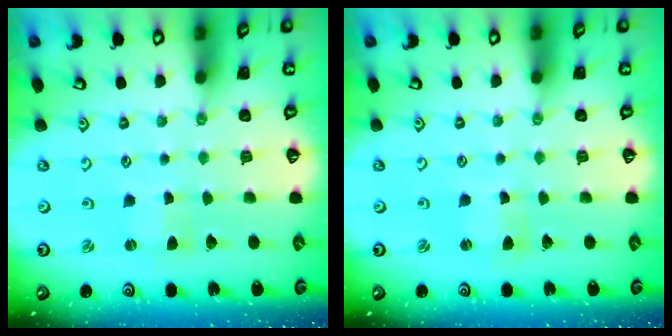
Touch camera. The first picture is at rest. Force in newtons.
{"total": 1.4, "press": 1.4, "slide": 0.3}